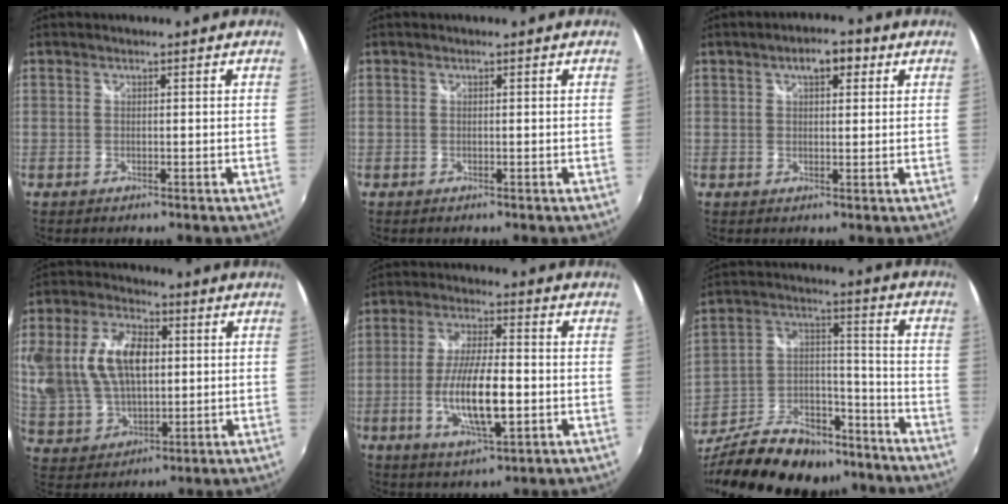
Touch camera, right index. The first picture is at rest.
{"total": 0.0}
{"total": 4.7, "force": [2.2, 2.2, 3.5], "torque": [-0.053, 0.015, 0.032]}
{"total": 19.6, "force": [3.6, 12.4, 14.8], "torque": [-0.322, 0.025, 0.079]}
{"total": 12.3, "force": [-2.8, 3.3, 11.5], "torque": [-0.222, -0.012, -0.048]}
{"total": 28.5, "force": [-22.0, 12.1, 13.5], "torque": [-0.281, 0.013, -0.332]}